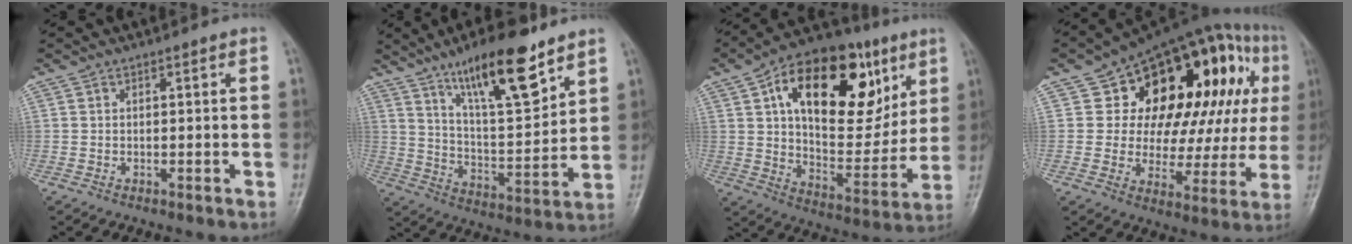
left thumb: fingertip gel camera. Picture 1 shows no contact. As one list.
[{"total": 17.0, "force": [11.0, 4.8, 12.0], "torque": [-0.174, -0.061, 0.195]}, {"total": 27.8, "force": [11.1, 14.9, 20.6], "torque": [-0.279, -0.007, 0.178]}, {"total": 27.9, "force": [7.7, 15.5, 21.8], "torque": [-0.251, 0.033, 0.117]}]